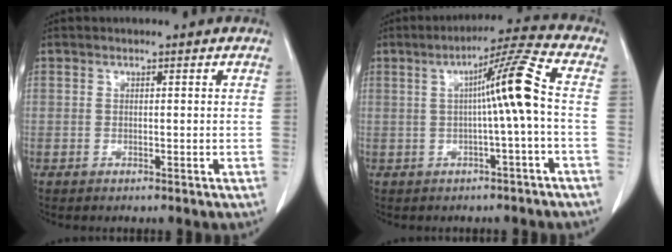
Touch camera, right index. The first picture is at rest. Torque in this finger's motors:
{"motor_torque": [1.05, -0.11, 0.51, 0.15]}